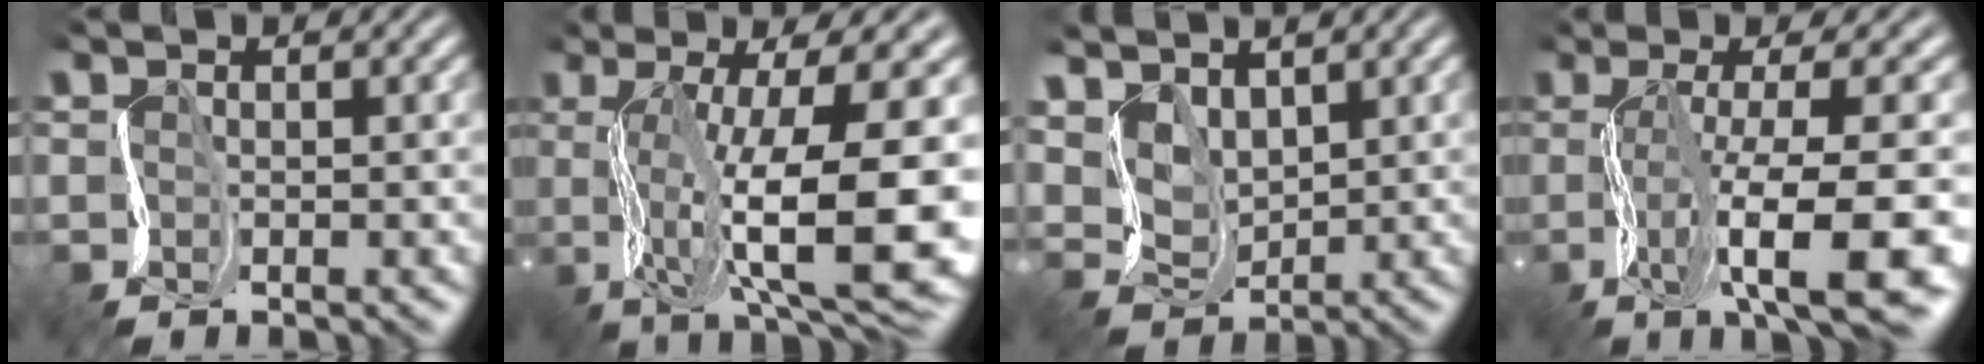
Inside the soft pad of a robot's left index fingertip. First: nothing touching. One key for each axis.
{"total": 14.4, "fx": -0.6, "fy": 4.1, "fz": 13.8, "tx": -0.214, "ty": 0.006, "tz": 0.012}
{"total": 3.9, "fx": 3.0, "fy": 2.3, "fz": 1.1, "tx": -0.043, "ty": 0.000, "tz": 0.065}
{"total": 10.7, "fx": -2.8, "fy": 2.7, "fz": 9.9, "tx": -0.165, "ty": 0.000, "tz": -0.041}